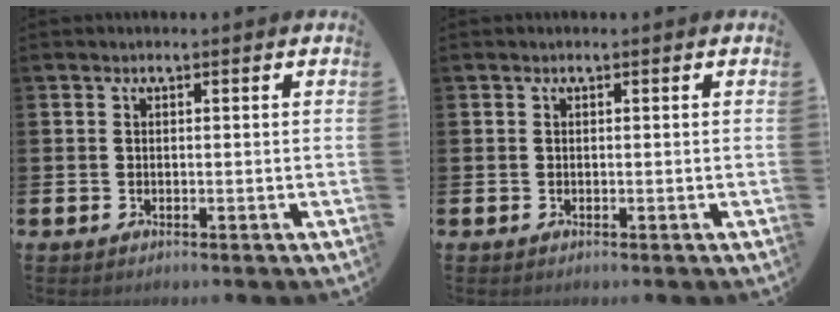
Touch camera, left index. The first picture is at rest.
{"total": 0.0}